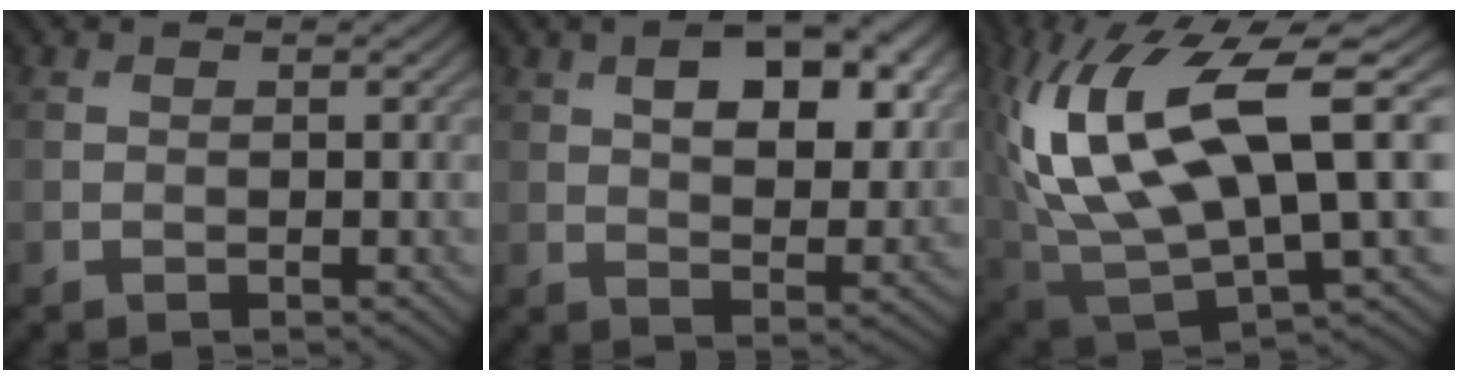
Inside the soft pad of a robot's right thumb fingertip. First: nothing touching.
{"total": 10.5, "force": [3.9, 5.4, 8.1], "torque": [-0.121, 0.005, 0.059]}
{"total": 19.2, "force": [4.2, 8.1, 16.9], "torque": [-0.348, 0.009, 0.078]}